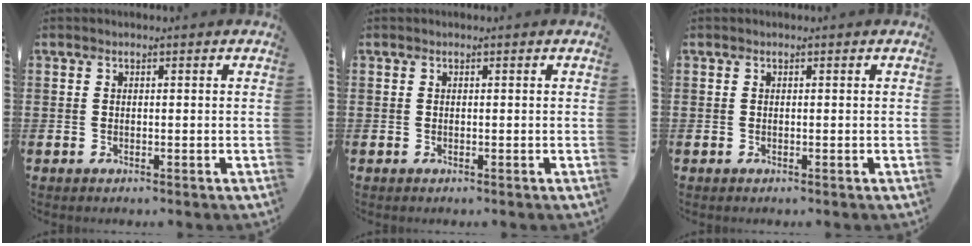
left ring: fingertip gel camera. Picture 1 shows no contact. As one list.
[{"total": 0.0}, {"total": 0.0}]